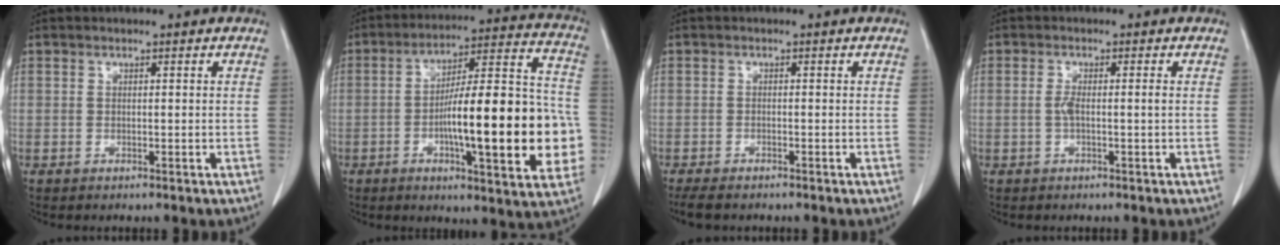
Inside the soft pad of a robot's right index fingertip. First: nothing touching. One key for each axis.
{"total": 22.7, "fx": -4.3, "fy": 4.4, "fz": 21.8, "tx": -0.273, "ty": 0.028, "tz": -0.056}
{"total": 4.1, "fx": -3.3, "fy": 1.1, "fz": 2.0, "tx": -0.034, "ty": -0.010, "tz": -0.050}
{"total": 2.2, "fx": -0.3, "fy": 0.1, "fz": 2.2, "tx": -0.044, "ty": 0.000, "tz": -0.005}